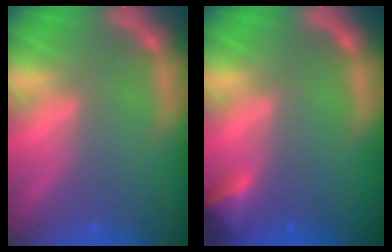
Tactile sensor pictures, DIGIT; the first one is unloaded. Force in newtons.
{"total": 2.4}